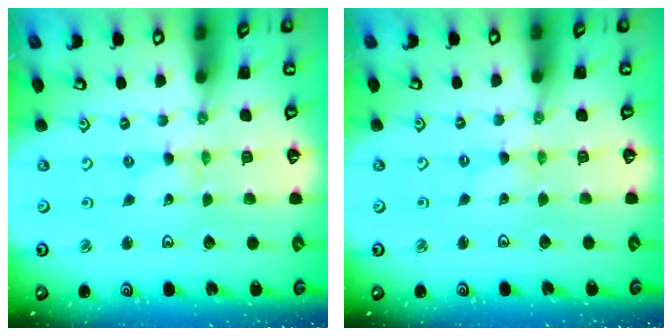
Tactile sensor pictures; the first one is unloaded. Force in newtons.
{"total": 0.0}